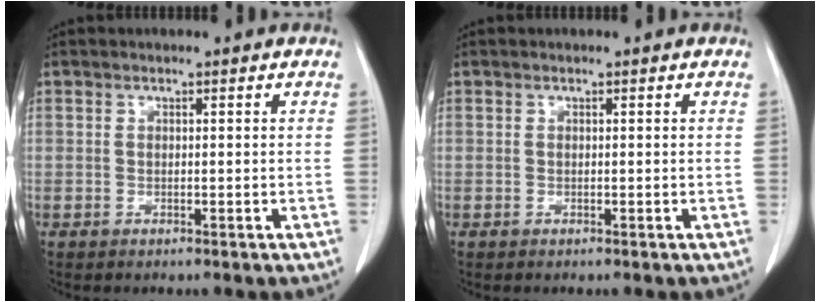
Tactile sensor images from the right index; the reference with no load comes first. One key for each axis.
{"total": 0.0}